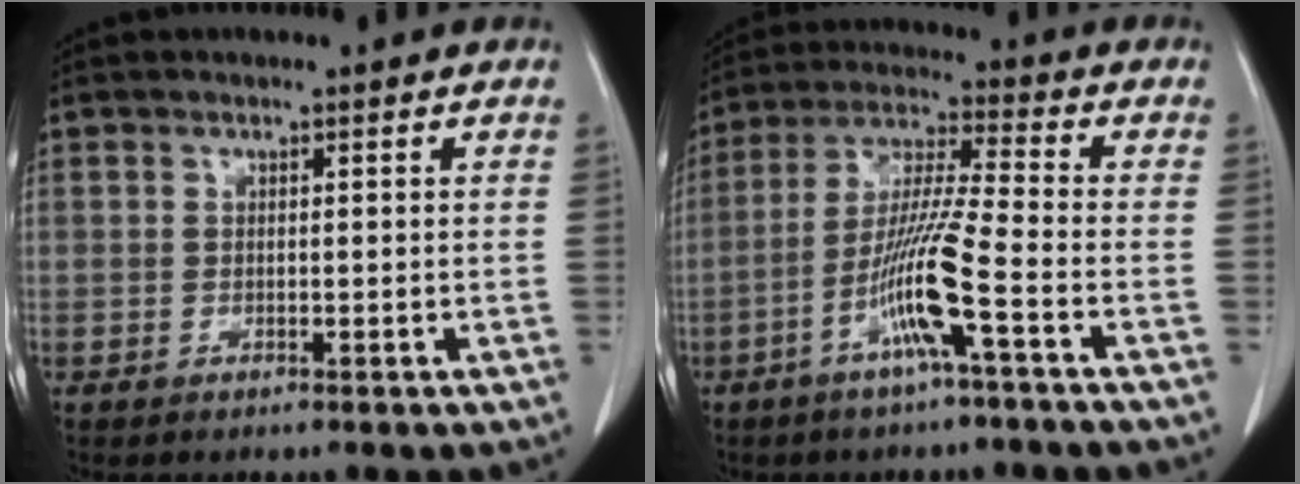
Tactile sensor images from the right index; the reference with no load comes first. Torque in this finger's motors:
{"motor_torque": [1.40, -0.47, 0.64, 0.18]}